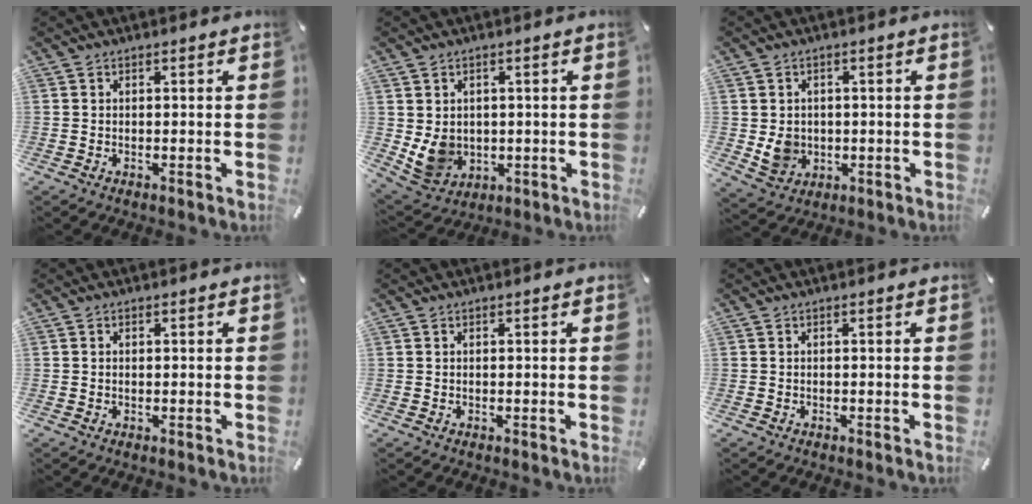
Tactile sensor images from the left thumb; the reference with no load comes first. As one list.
[{"total": 7.8, "force": [1.1, 7.2, 2.8], "torque": [-0.065, -0.011, 0.025]}, {"total": 5.6, "force": [-0.3, 5.3, 2.0], "torque": [-0.033, -0.003, -0.006]}, {"total": 0.6, "force": [0.0, 0.4, 0.4], "torque": [-0.009, 0.001, 0.000]}, {"total": 0.0}, {"total": 0.0}]